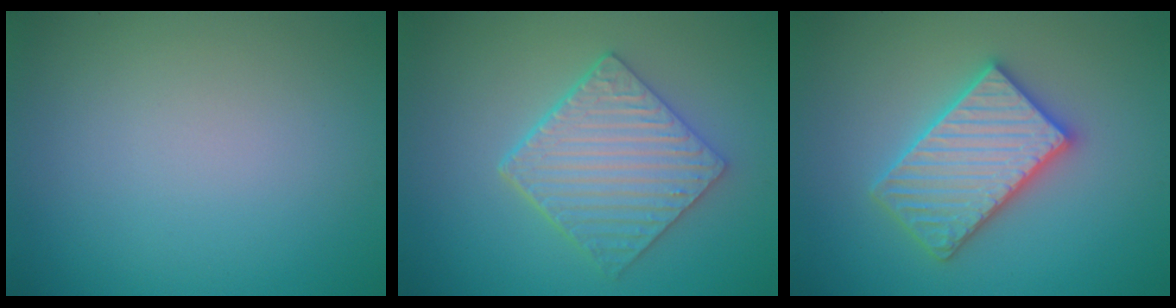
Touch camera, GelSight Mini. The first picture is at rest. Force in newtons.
{"total": 5.3, "press": 4.4, "slide": 2.9}
{"total": 5.6, "press": 5.5, "slide": 0.8}